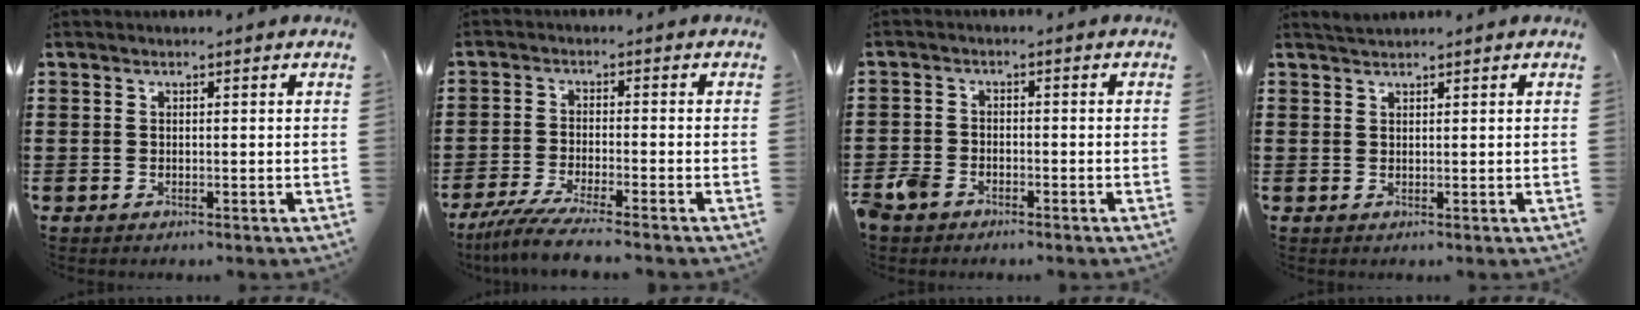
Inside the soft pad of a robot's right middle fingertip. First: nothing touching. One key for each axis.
{"total": 5.4, "fx": -4.7, "fy": -0.3, "fz": 2.8, "tx": -0.075, "ty": -0.026, "tz": -0.092}
{"total": 3.1, "fx": -2.5, "fy": 1.6, "fz": 0.9, "tx": -0.040, "ty": -0.003, "tz": -0.057}
{"total": 1.3, "fx": 1.3, "fy": 0.2, "fz": 0.4, "tx": -0.011, "ty": 0.002, "tz": 0.023}